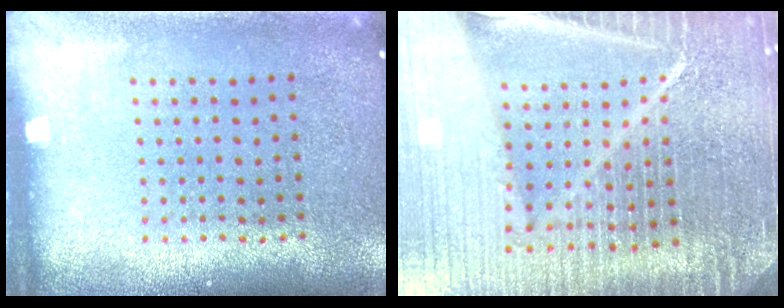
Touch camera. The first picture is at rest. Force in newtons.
{"total": 7.1, "press": 6.0, "slide": 3.7}